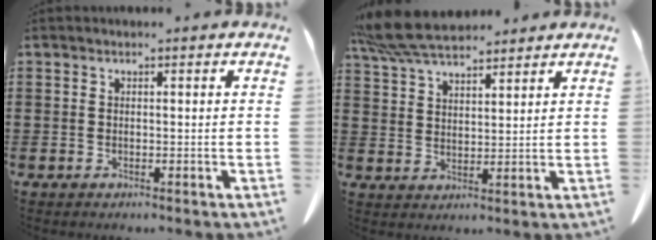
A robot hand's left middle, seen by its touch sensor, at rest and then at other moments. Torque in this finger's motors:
{"motor_torque": [1.14, -0.86, 0.32, 0.10]}